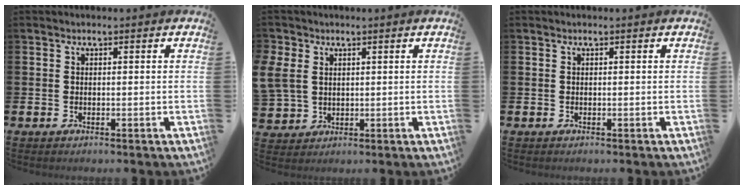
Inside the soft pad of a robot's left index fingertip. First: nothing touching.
{"total": 5.3, "force": [2.7, 4.1, 2.0], "torque": [-0.072, 0.012, 0.051]}
{"total": 0.0}